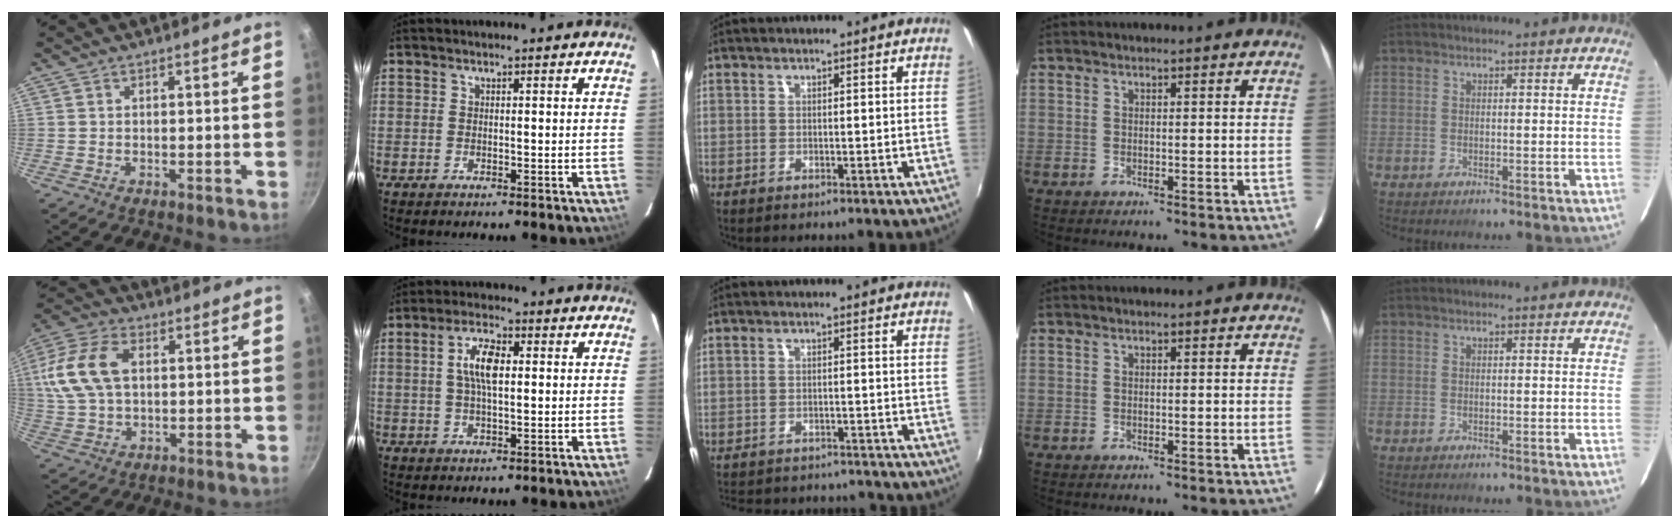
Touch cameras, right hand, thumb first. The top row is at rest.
{"thumb": {"total": 14.2, "force": [2.6, 9.1, 10.6], "torque": [-0.206, 0.015, 0.042]}, "index": {"total": 6.5, "force": [1.1, 2.5, 5.9], "torque": [-0.112, 0.011, 0.020]}, "middle": {"total": 13.9, "force": [-12.2, 4.7, 4.8], "torque": [-0.108, -0.002, -0.160]}}